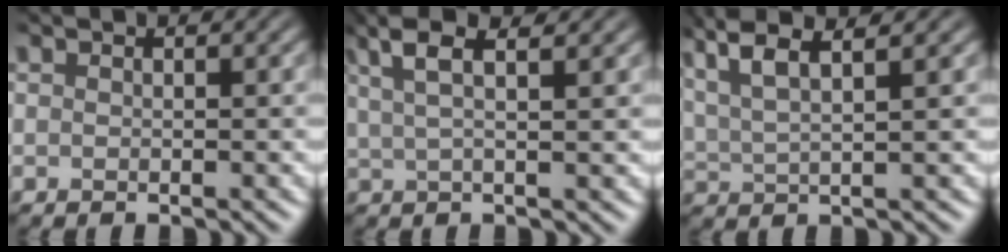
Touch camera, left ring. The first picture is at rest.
{"total": 4.5, "force": [2.6, 1.0, 3.5], "torque": [-0.062, 0.013, 0.040]}
{"total": 5.5, "force": [3.5, 1.3, 4.0], "torque": [-0.077, 0.018, 0.055]}